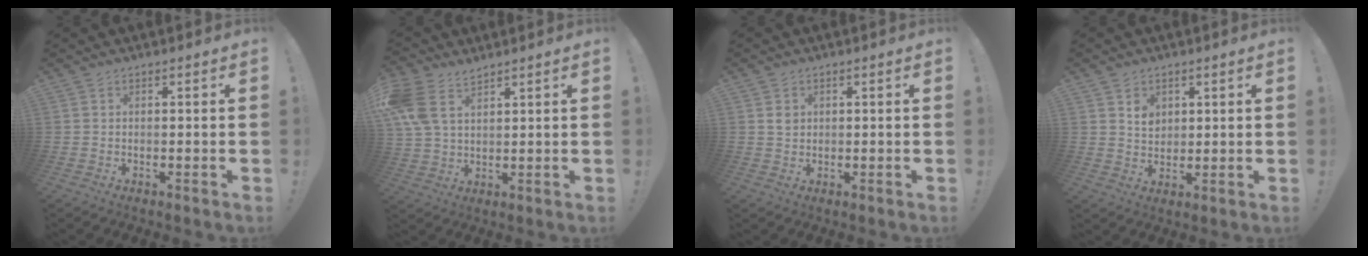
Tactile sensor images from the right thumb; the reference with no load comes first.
{"total": 10.0, "force": [5.7, 5.9, 5.7], "torque": [-0.123, -0.021, 0.114]}
{"total": 2.5, "force": [0.8, 2.3, 0.3], "torque": [0.014, -0.009, 0.011]}
{"total": 4.7, "force": [2.5, 3.7, 1.4], "torque": [-0.011, -0.018, 0.043]}